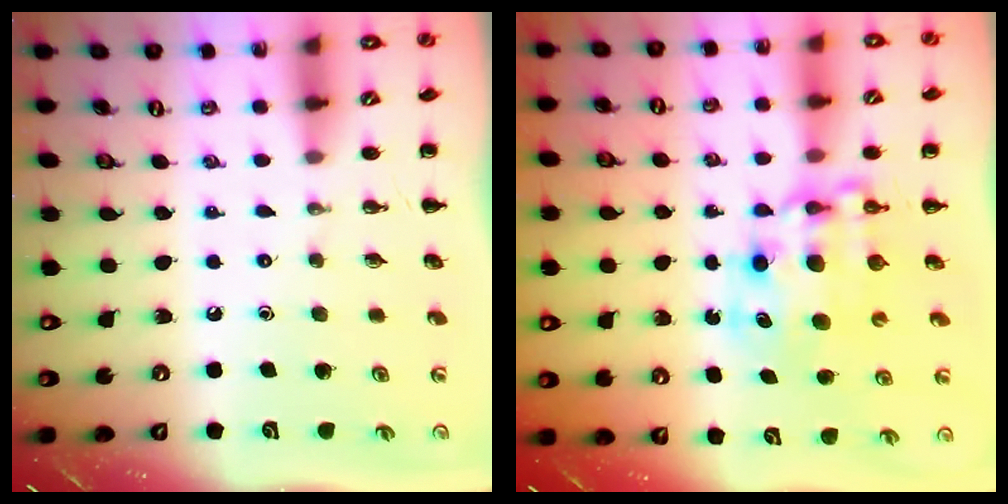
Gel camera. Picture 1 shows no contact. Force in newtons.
{"total": 9.5, "press": 9.2, "slide": 2.4}